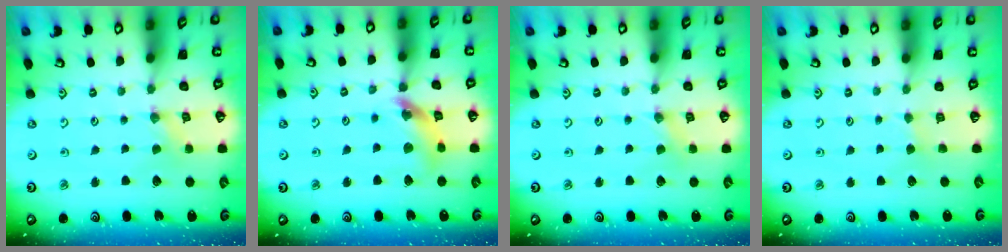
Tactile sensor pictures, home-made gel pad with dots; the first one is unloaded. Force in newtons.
{"total": 12.6, "press": 12.6, "slide": 1.5}
{"total": 1.4, "press": 1.3, "slide": 0.2}
{"total": 2.0, "press": 2.0, "slide": 0.4}